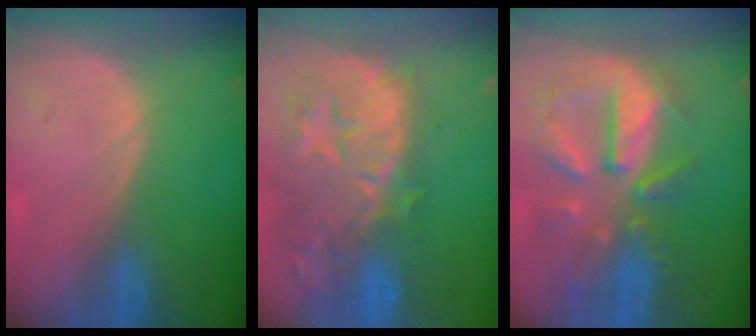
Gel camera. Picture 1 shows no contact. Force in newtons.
{"total": 14.2, "press": 12.0, "slide": 7.6}
{"total": 10.7, "press": 9.5, "slide": 5.0}